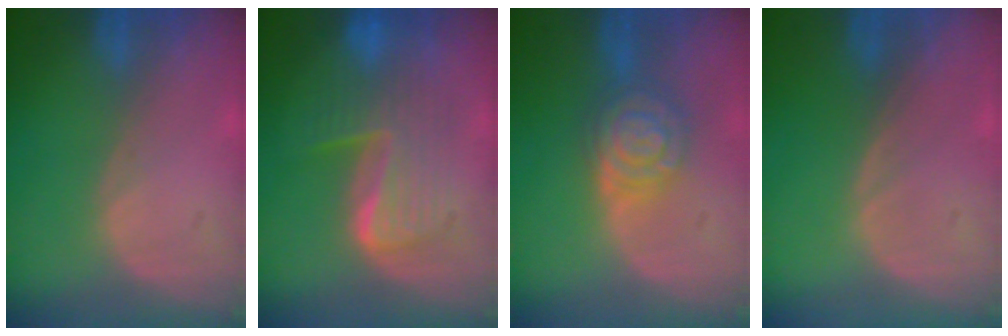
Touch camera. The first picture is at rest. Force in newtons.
{"total": 8.0, "press": 8.0, "slide": 0.5}
{"total": 6.6, "press": 6.6, "slide": 0.3}
{"total": 0.0}